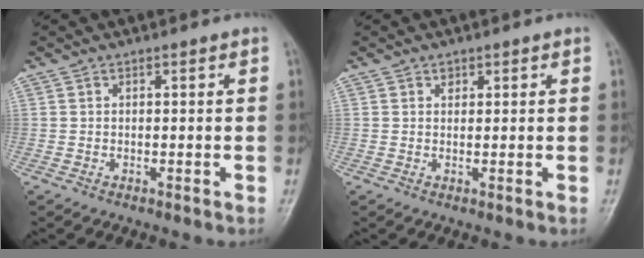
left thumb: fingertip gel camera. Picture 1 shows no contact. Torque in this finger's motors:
{"motor_torque": [0.08, -0.04, 0.24, 0.07, 0.02]}